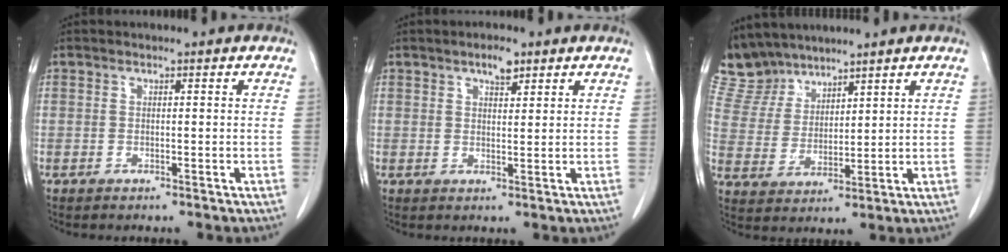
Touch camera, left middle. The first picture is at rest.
{"total": 2.8, "force": [1.9, 0.9, 1.8], "torque": [-0.033, 0.002, 0.032]}
{"total": 7.6, "force": [7.1, 2.7, 0.5], "torque": [-0.024, 0.010, 0.157]}